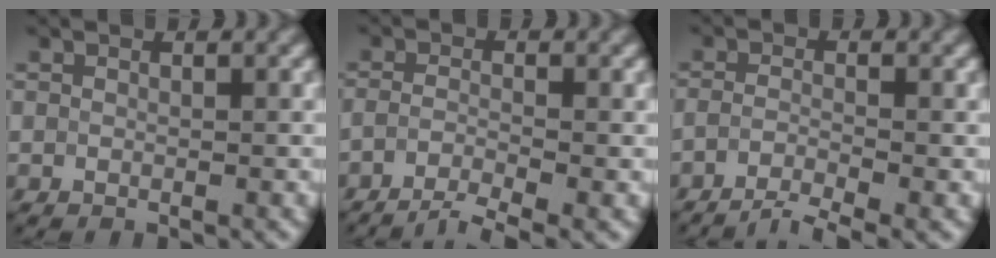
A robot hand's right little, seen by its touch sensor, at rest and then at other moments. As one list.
[{"total": 3.7, "force": [-3.2, 0.3, 1.8], "torque": [-0.031, -0.002, -0.064]}, {"total": 3.7, "force": [-3.3, 0.3, 1.7], "torque": [-0.027, -0.002, -0.065]}]